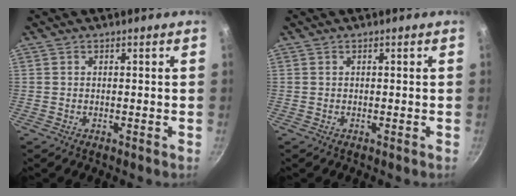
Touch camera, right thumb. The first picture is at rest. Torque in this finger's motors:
{"motor_torque": [0.00, 0.00, -0.21, 0.49, 0.00]}